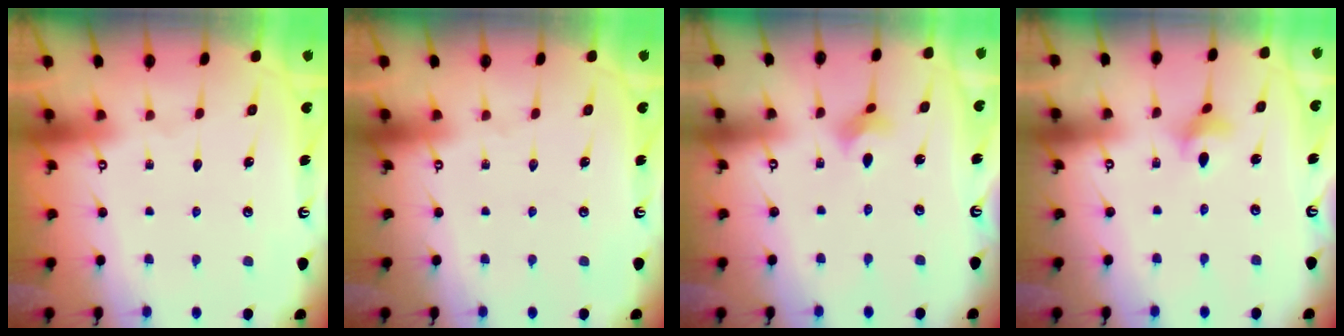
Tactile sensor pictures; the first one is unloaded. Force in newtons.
{"total": 0.0}
{"total": 2.6, "press": 2.6, "slide": 0.5}
{"total": 3.5, "press": 3.4, "slide": 0.4}